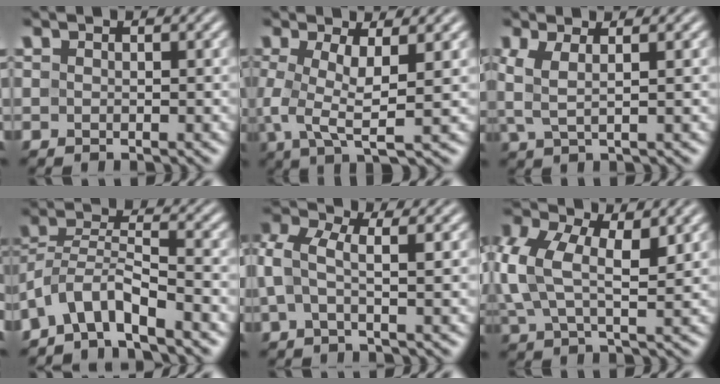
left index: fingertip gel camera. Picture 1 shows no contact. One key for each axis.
{"total": 5.2, "fx": 0.1, "fy": 1.4, "fz": 5.0, "tx": -0.105, "ty": -0.005, "tz": 0.002}
{"total": 2.6, "fx": 0.7, "fy": 0.6, "fz": 2.5, "tx": -0.055, "ty": 0.002, "tz": 0.015}
{"total": 5.6, "fx": -4.4, "fy": 1.3, "fz": 3.1, "tx": -0.055, "ty": 0.008, "tz": -0.090}
{"total": 3.8, "fx": 0.8, "fy": 1.5, "fz": 3.4, "tx": -0.083, "ty": 0.006, "tz": 0.007}
{"total": 7.5, "fx": 1.5, "fy": 4.0, "fz": 6.1, "tx": -0.154, "ty": 0.007, "tz": 0.024}